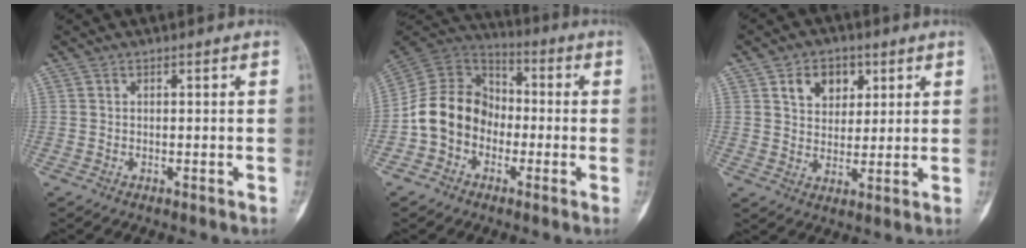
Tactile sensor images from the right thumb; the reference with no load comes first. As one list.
[{"total": 13.1, "force": [-3.1, 10.8, 6.7], "torque": [-0.103, 0.050, -0.069]}, {"total": 7.7, "force": [3.4, 5.6, 4.1], "torque": [-0.032, -0.013, 0.055]}]